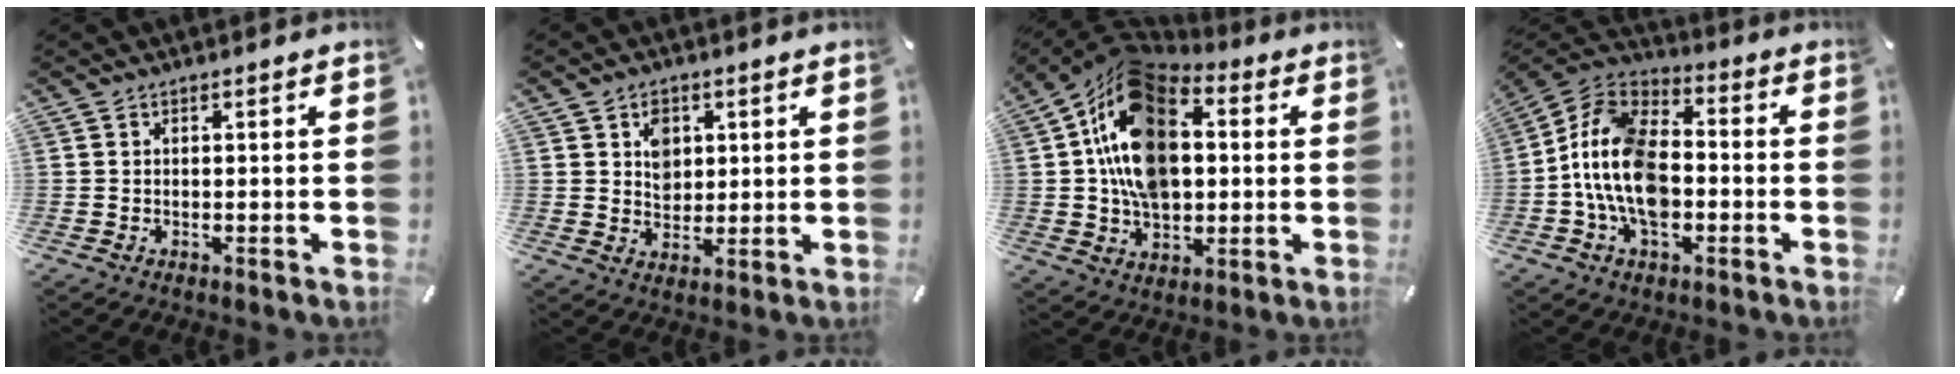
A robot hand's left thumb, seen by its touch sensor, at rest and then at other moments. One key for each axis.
{"total": 5.6, "fx": 1.6, "fy": 4.8, "fz": 2.4, "tx": -0.027, "ty": -0.003, "tz": 0.024}
{"total": 20.1, "fx": 3.3, "fy": 14.3, "fz": 13.7, "tx": -0.249, "ty": -0.005, "tz": 0.056}
{"total": 16.2, "fx": -3.7, "fy": 10.5, "fz": 11.7, "tx": -0.259, "ty": 0.020, "tz": -0.069}